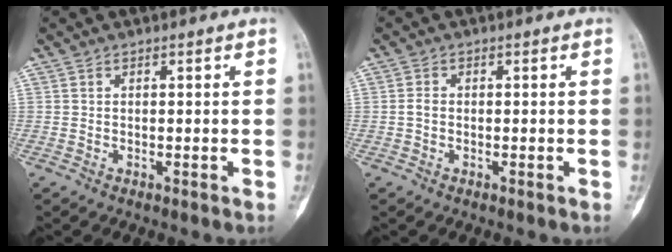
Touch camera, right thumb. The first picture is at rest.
{"total": 1.3, "force": [-0.2, 0.9, 0.8], "torque": [-0.016, 0.002, -0.007]}